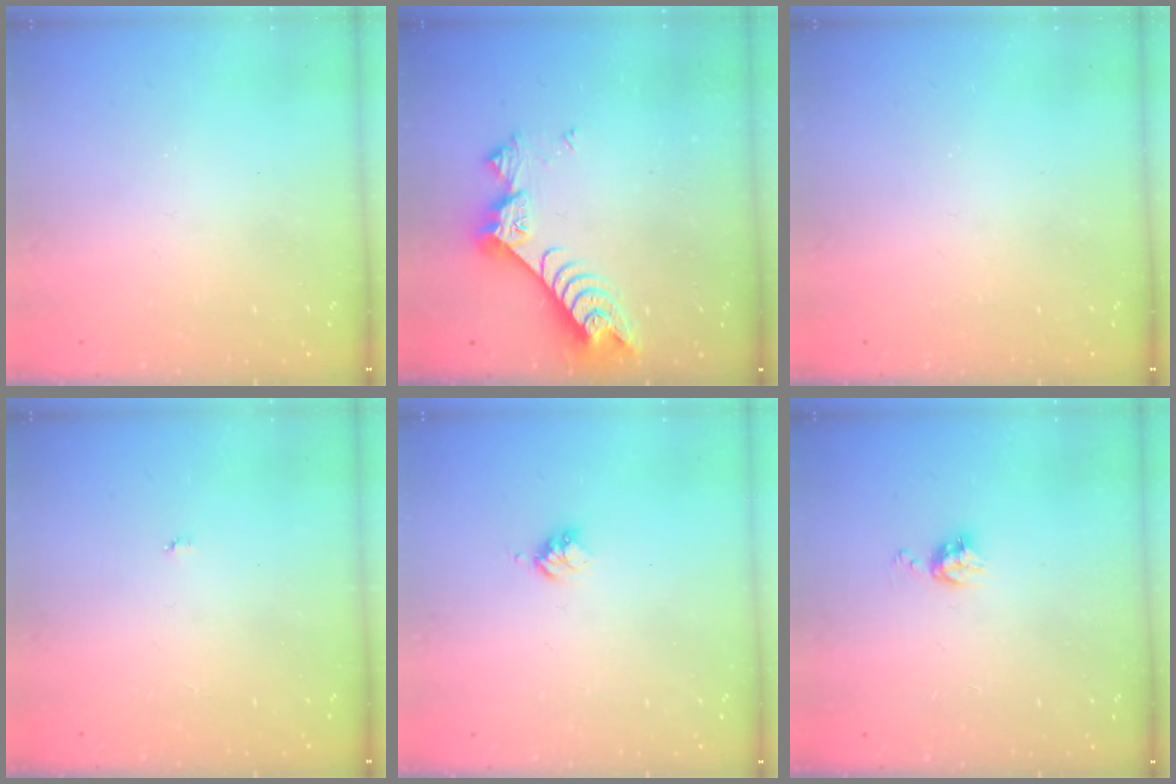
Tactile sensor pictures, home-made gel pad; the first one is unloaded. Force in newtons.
{"total": 7.9, "press": 7.9, "slide": 0.7}
{"total": 0.0}
{"total": 2.9, "press": 2.9, "slide": 0.3}
{"total": 3.0, "press": 2.9, "slide": 0.4}
{"total": 6.1, "press": 6.1, "slide": 0.6}